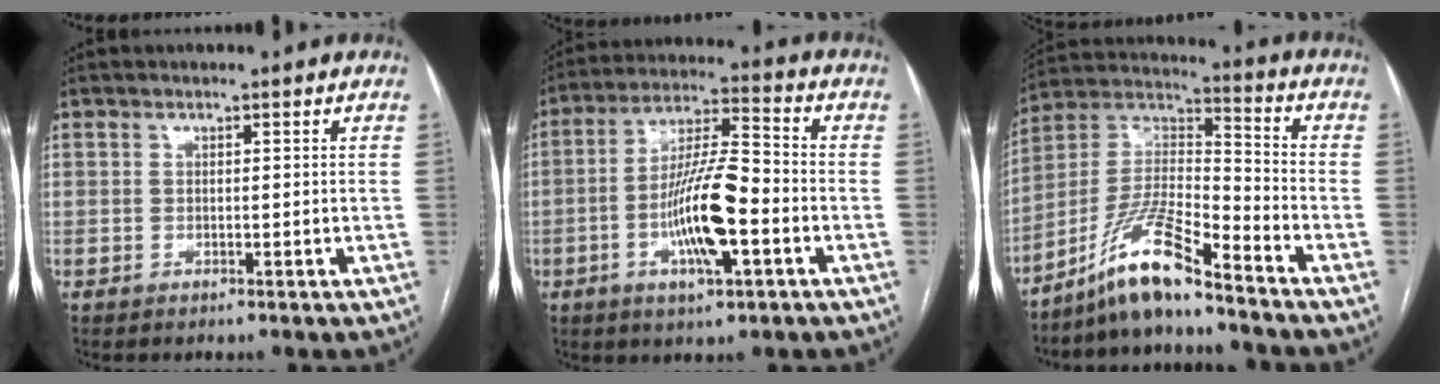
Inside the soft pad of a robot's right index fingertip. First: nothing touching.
{"total": 12.7, "force": [-3.7, 2.2, 11.9], "torque": [-0.228, 0.003, -0.065]}
{"total": 12.2, "force": [-9.4, 0.8, 7.7], "torque": [-0.161, 0.007, -0.179]}